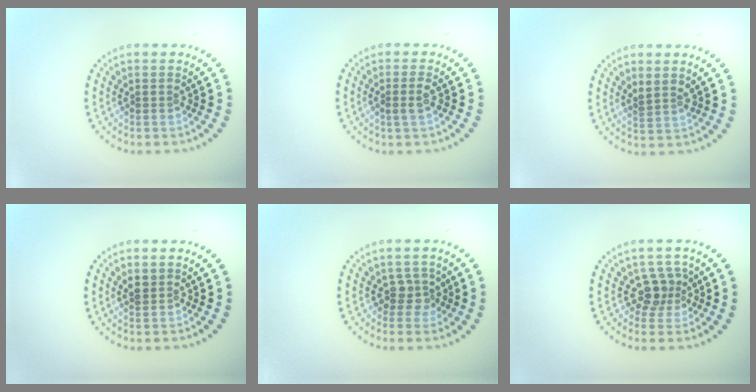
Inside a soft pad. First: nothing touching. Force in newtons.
{"total": 1.4, "press": 1.3, "slide": 0.6}
{"total": 1.4, "press": 1.2, "slide": 0.8}
{"total": 1.3, "press": 1.1, "slide": 0.6}
{"total": 1.8, "press": 1.4, "slide": 1.1}
{"total": 2.3, "press": 1.8, "slide": 1.4}